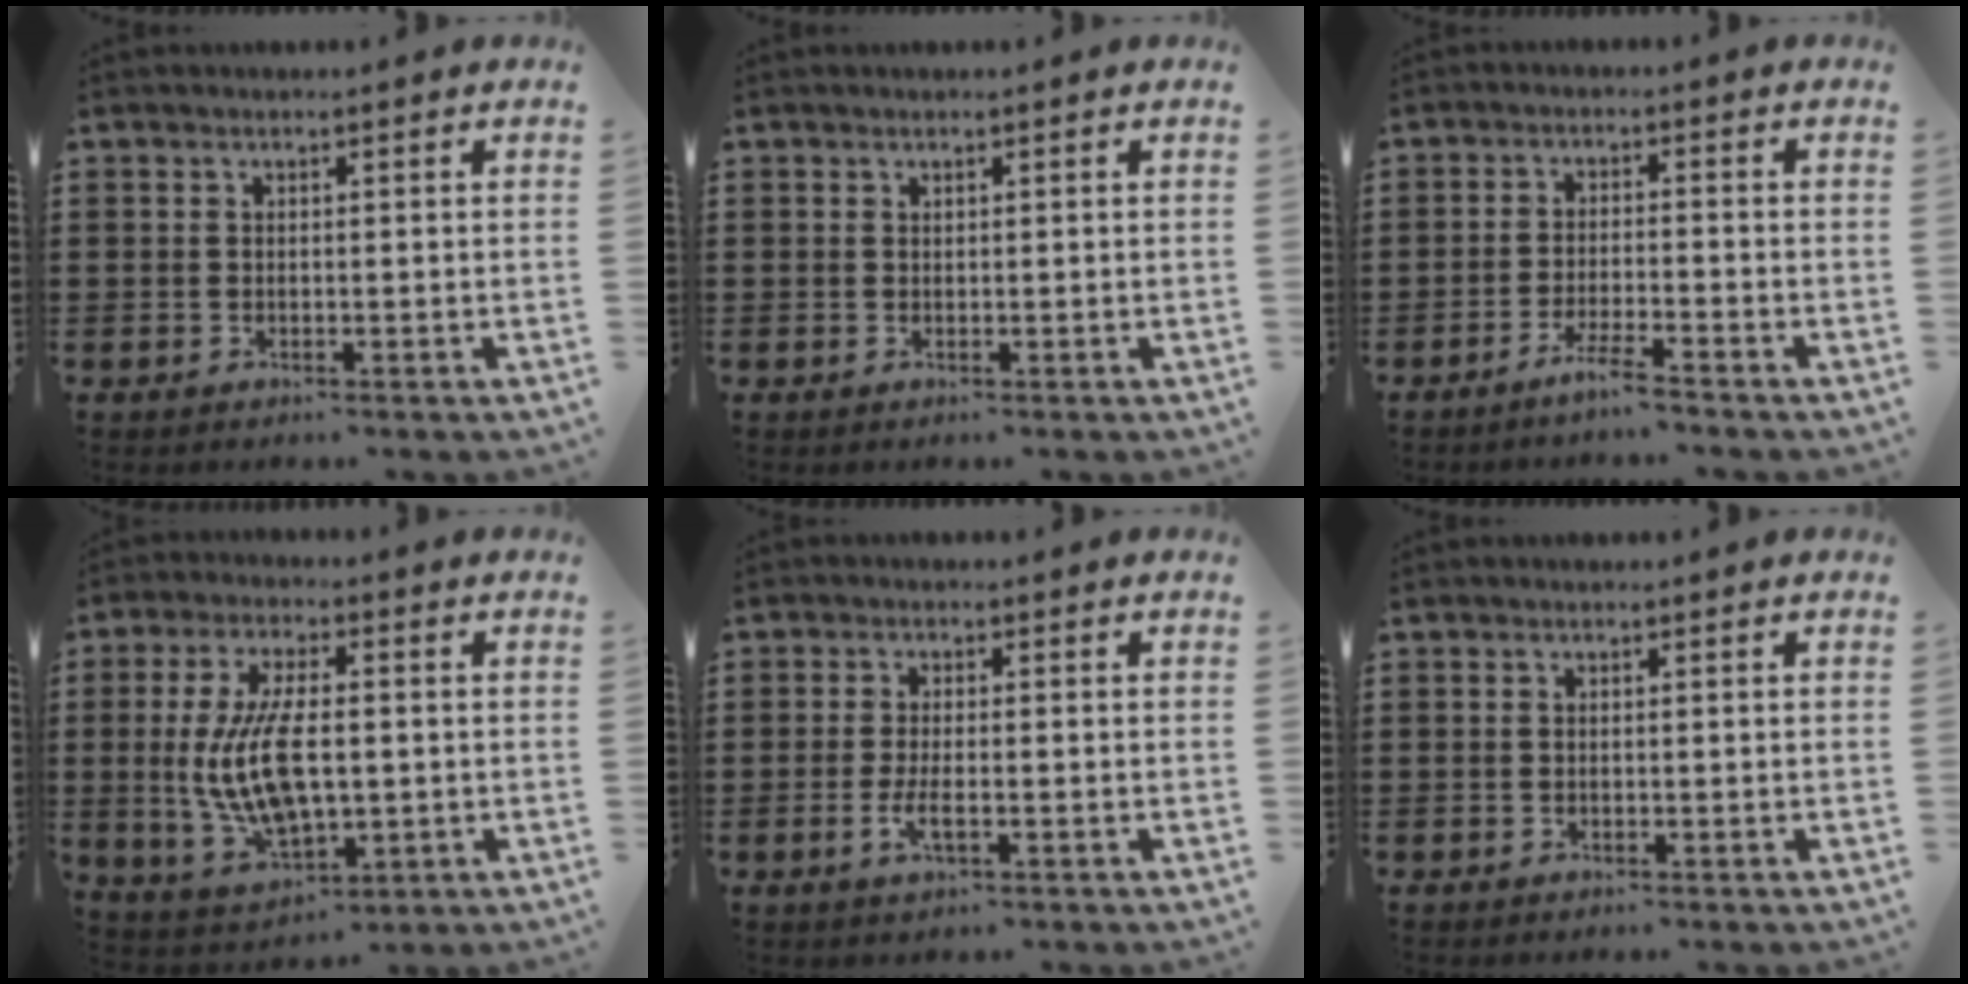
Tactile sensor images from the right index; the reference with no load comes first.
{"total": 0.0}
{"total": 3.7, "force": [-3.2, -0.4, 1.7], "torque": [-0.035, -0.004, -0.061]}
{"total": 10.7, "force": [-0.3, 5.0, 9.4], "torque": [-0.217, -0.006, -0.012]}
{"total": 2.9, "force": [-1.0, 0.8, 2.6], "torque": [-0.060, -0.005, -0.023]}
{"total": 0.0}